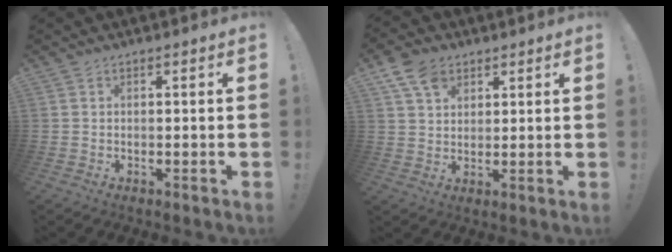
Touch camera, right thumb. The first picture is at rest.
{"total": 8.6, "force": [4.8, 5.9, 4.0], "torque": [-0.067, -0.013, 0.094]}